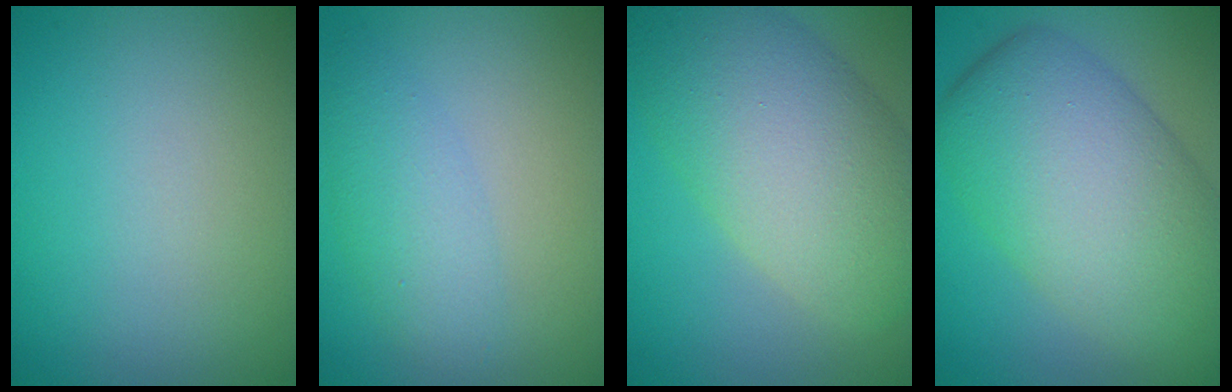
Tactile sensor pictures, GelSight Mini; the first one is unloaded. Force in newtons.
{"total": 2.9, "press": 2.9, "slide": 0.0}
{"total": 10.4, "press": 10.4, "slide": 0.6}
{"total": 10.8, "press": 10.8, "slide": 0.4}